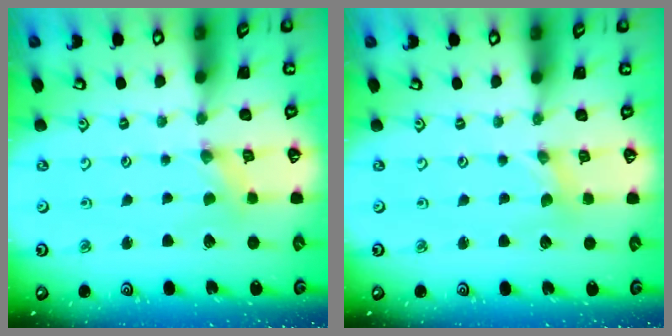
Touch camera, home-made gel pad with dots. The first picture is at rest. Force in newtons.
{"total": 0.0}